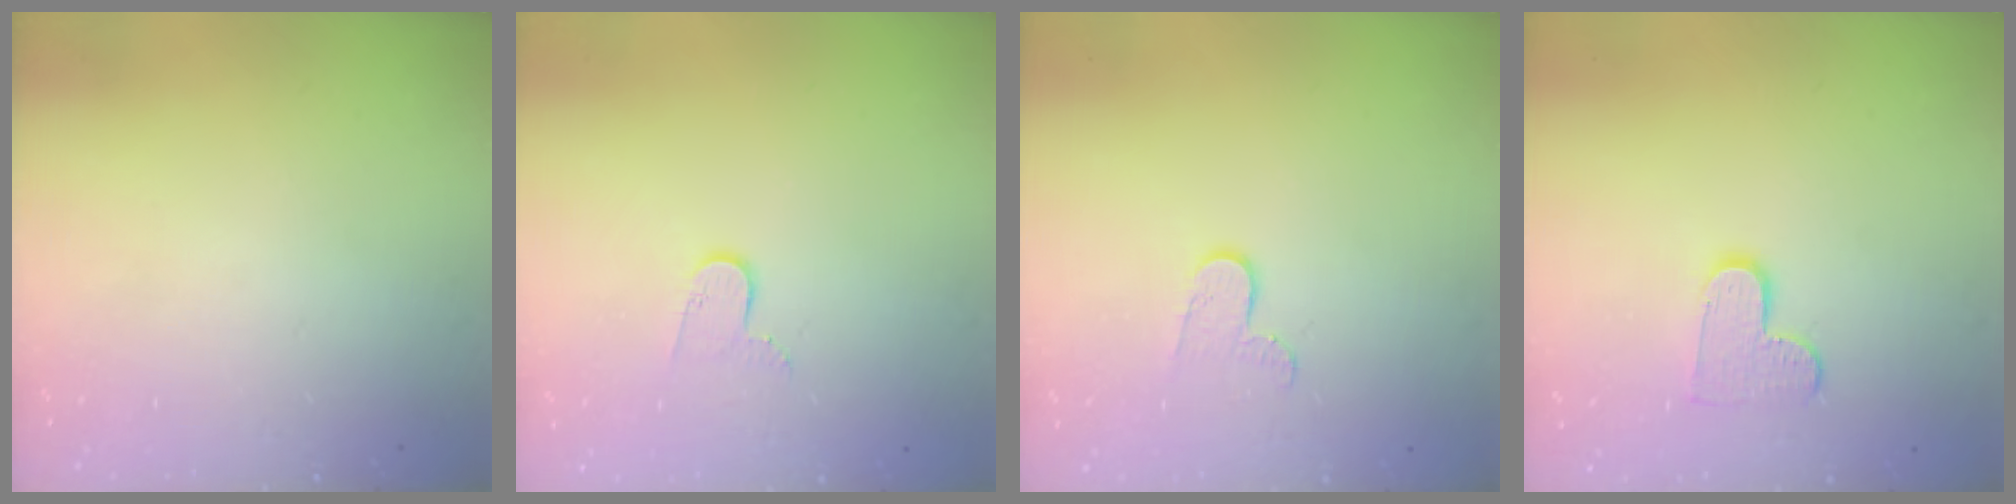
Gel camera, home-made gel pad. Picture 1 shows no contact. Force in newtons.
{"total": 6.4, "press": 6.3, "slide": 0.6}
{"total": 6.9, "press": 6.9, "slide": 0.7}
{"total": 8.2, "press": 8.1, "slide": 0.2}